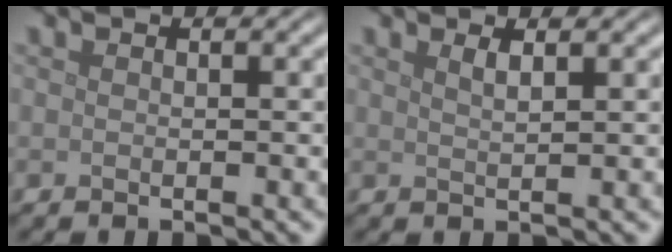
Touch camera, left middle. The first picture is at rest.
{"total": 1.3, "force": [0.8, 0.4, 1.0], "torque": [-0.010, 0.002, 0.011]}